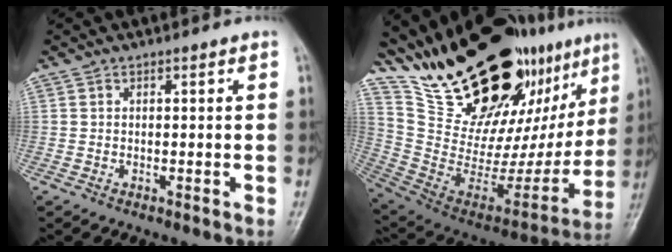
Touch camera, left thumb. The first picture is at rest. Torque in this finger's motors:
{"motor_torque": [3.07, 1.94, 1.25, -1.52, 0.30]}